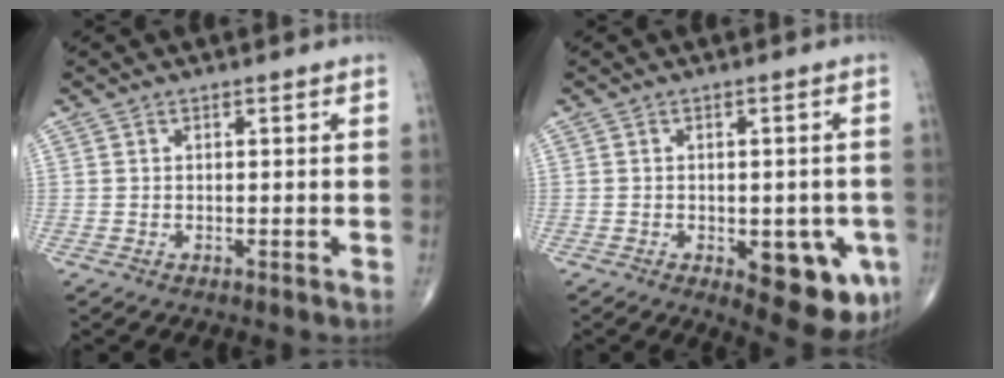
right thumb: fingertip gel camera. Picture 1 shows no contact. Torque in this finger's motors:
{"motor_torque": [0.88, 1.98, 1.23, -0.24, 0.23]}